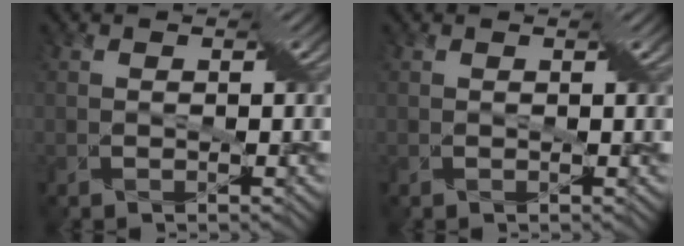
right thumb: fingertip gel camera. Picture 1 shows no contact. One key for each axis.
{"total": 0.6, "fx": 0.2, "fy": -0.4, "fz": 0.3, "tx": -0.005, "ty": 0.005, "tz": 0.007}